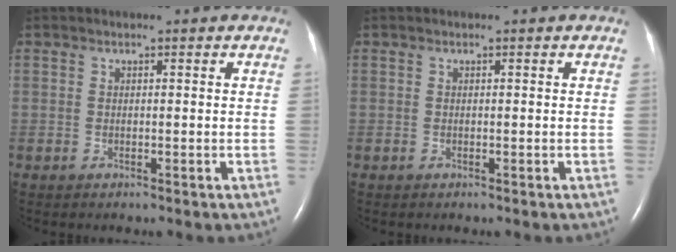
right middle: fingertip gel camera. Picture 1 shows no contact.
{"total": 0.0}